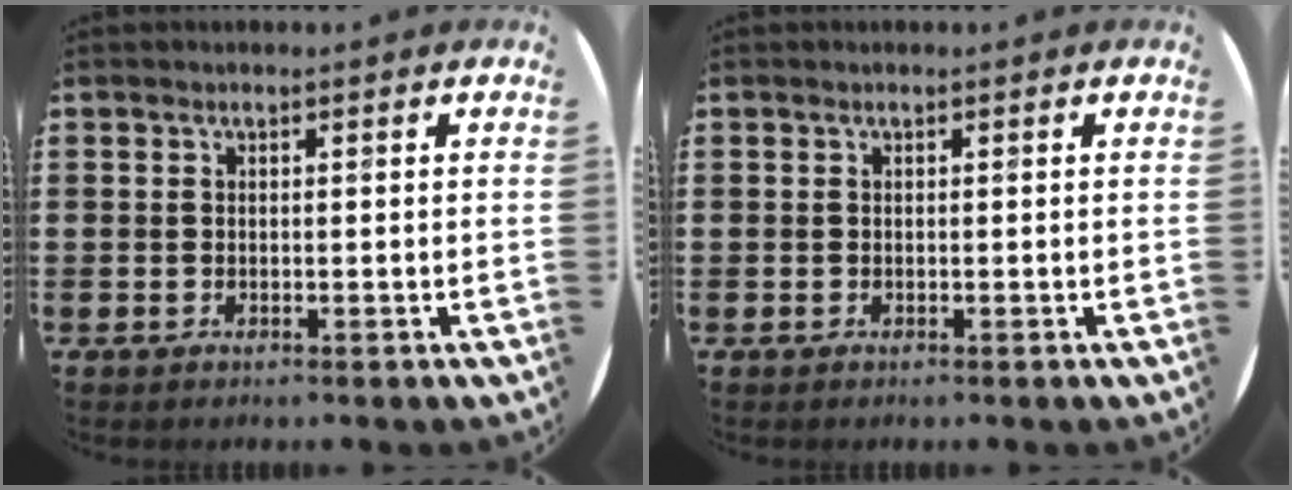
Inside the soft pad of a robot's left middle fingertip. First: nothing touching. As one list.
[{"total": 0.0}]